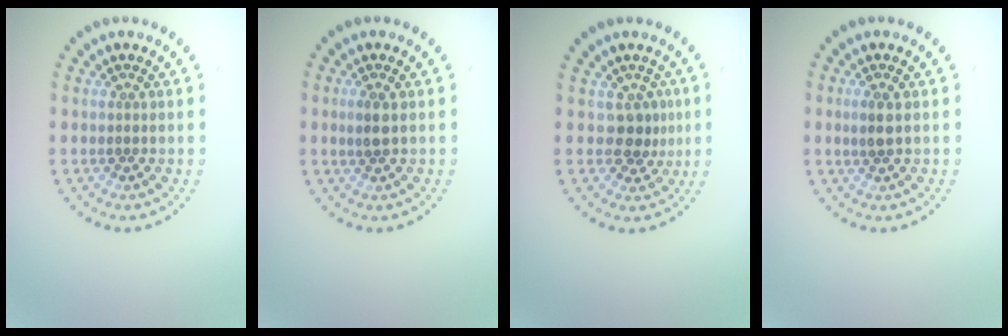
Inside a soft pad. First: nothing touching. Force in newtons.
{"total": 1.4, "press": 1.3, "slide": 0.5}
{"total": 2.3, "press": 1.7, "slide": 1.6}
{"total": 1.4, "press": 1.3, "slide": 0.5}